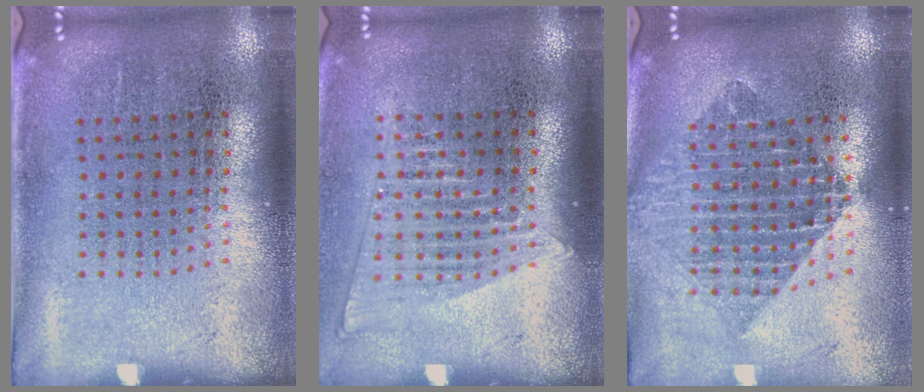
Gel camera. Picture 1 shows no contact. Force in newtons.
{"total": 1.4, "press": 1.3, "slide": 0.5}
{"total": 2.1, "press": 1.7, "slide": 1.3}